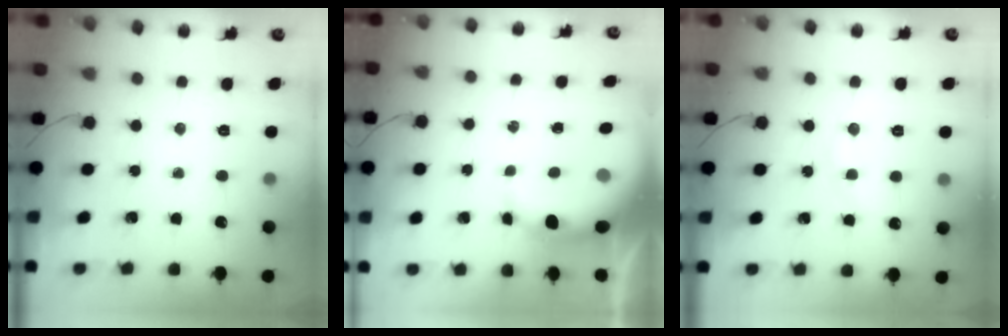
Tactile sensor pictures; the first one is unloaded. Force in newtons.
{"total": 4.8, "press": 4.7, "slide": 1.1}
{"total": 5.2, "press": 5.1, "slide": 1.1}